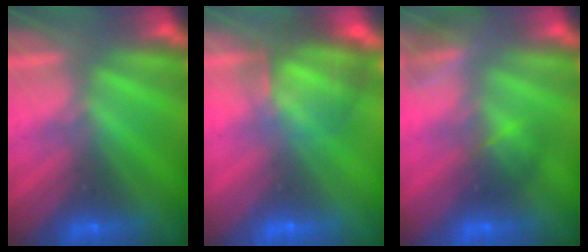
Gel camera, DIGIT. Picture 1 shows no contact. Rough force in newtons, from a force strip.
{"total": 7.5}
{"total": 3.6}